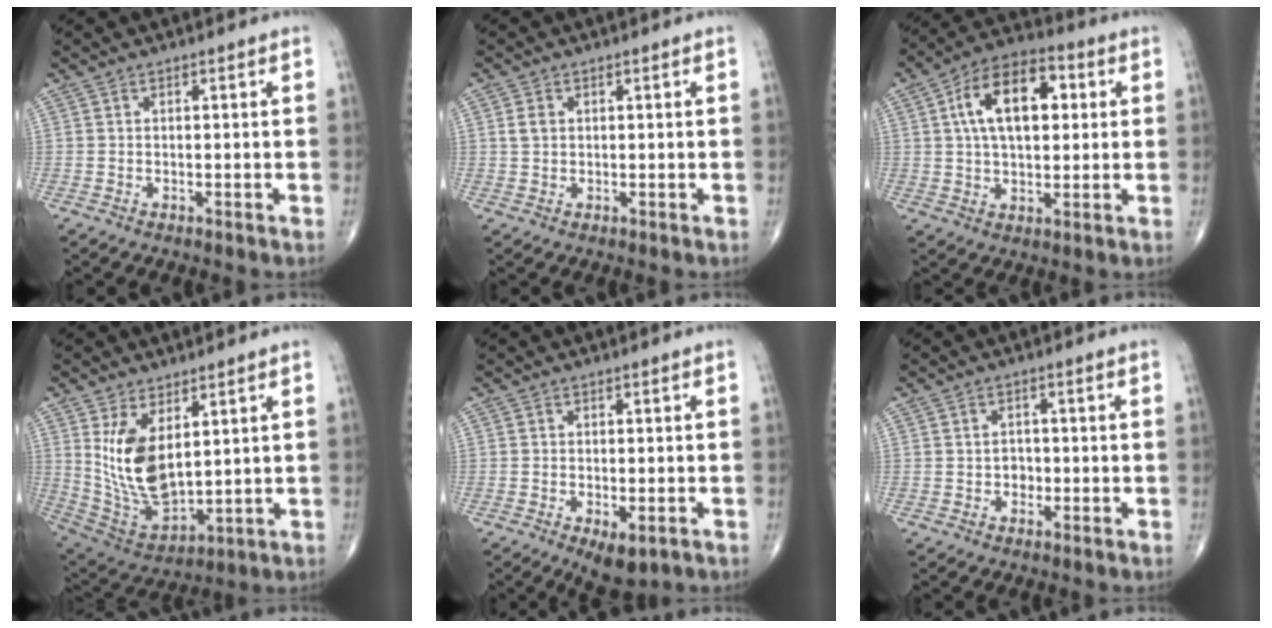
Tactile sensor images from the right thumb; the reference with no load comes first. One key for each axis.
{"total": 2.0, "fx": 0.5, "fy": 1.5, "fz": 1.3, "tx": -0.023, "ty": 0.002, "tz": 0.012}
{"total": 14.9, "fx": 3.3, "fy": 8.3, "fz": 11.9, "tx": -0.183, "ty": 0.018, "tz": 0.049}
{"total": 13.6, "fx": 3.8, "fy": 7.1, "fz": 11.0, "tx": -0.194, "ty": -0.025, "tz": 0.097}
{"total": 5.5, "fx": -2.4, "fy": 2.5, "fz": 4.3, "tx": -0.062, "ty": -0.003, "tz": -0.027}
{"total": 2.2, "fx": -0.5, "fy": 1.9, "fz": 1.1, "tx": 0.000, "ty": 0.006, "tz": -0.010}